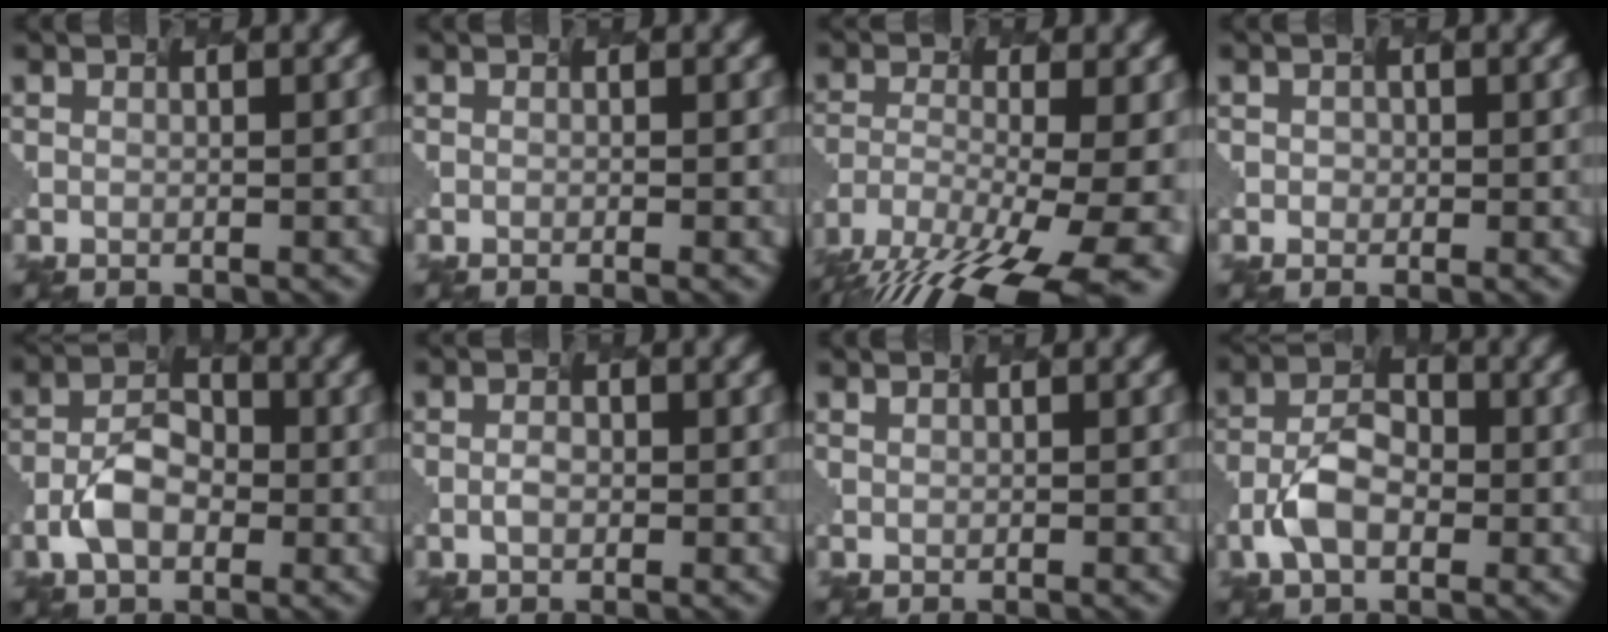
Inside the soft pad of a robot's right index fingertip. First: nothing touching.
{"total": 0.8, "force": [-0.2, 0.3, 0.7], "torque": [-0.002, -0.002, -0.011]}
{"total": 14.8, "force": [-10.7, 3.9, 9.5], "torque": [-0.164, -0.024, -0.143]}
{"total": 0.7, "force": [-0.4, 0.6, 0.1], "torque": [0.002, 0.002, 0.000]}
{"total": 3.8, "force": [-2.1, 2.2, 2.3], "torque": [-0.049, 0.008, -0.036]}
{"total": 1.0, "force": [-0.9, 0.4, 0.4], "torque": [-0.010, 0.002, -0.011]}
{"total": 0.8, "force": [0.4, 0.4, 0.6], "torque": [0.001, -0.006, 0.002]}
{"total": 4.2, "force": [-2.2, 2.3, 2.7], "torque": [-0.057, 0.008, -0.040]}